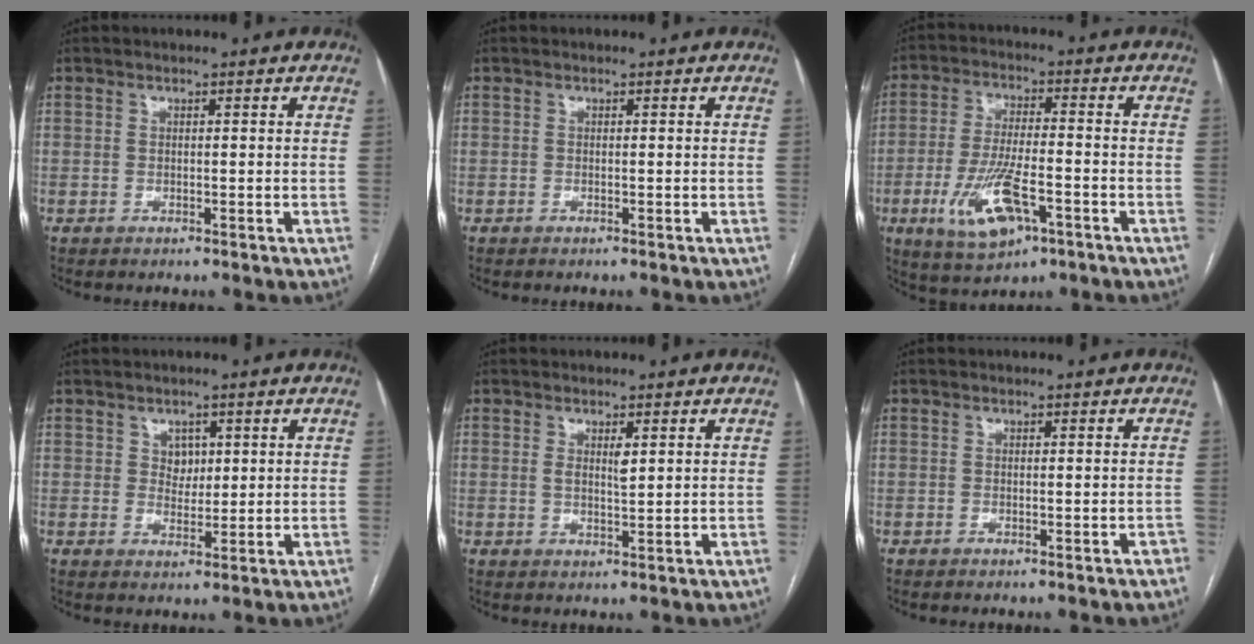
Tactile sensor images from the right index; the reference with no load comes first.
{"total": 0.0}
{"total": 11.0, "force": [-4.5, 3.7, 9.4], "torque": [-0.189, -0.008, -0.072]}
{"total": 2.8, "force": [1.1, 2.2, 1.4], "torque": [-0.018, 0.002, 0.020]}
{"total": 2.2, "force": [0.8, 0.5, 2.0], "torque": [-0.037, -0.006, 0.014]}
{"total": 0.9, "force": [-0.7, 0.4, 0.4], "torque": [-0.004, 0.001, -0.008]}